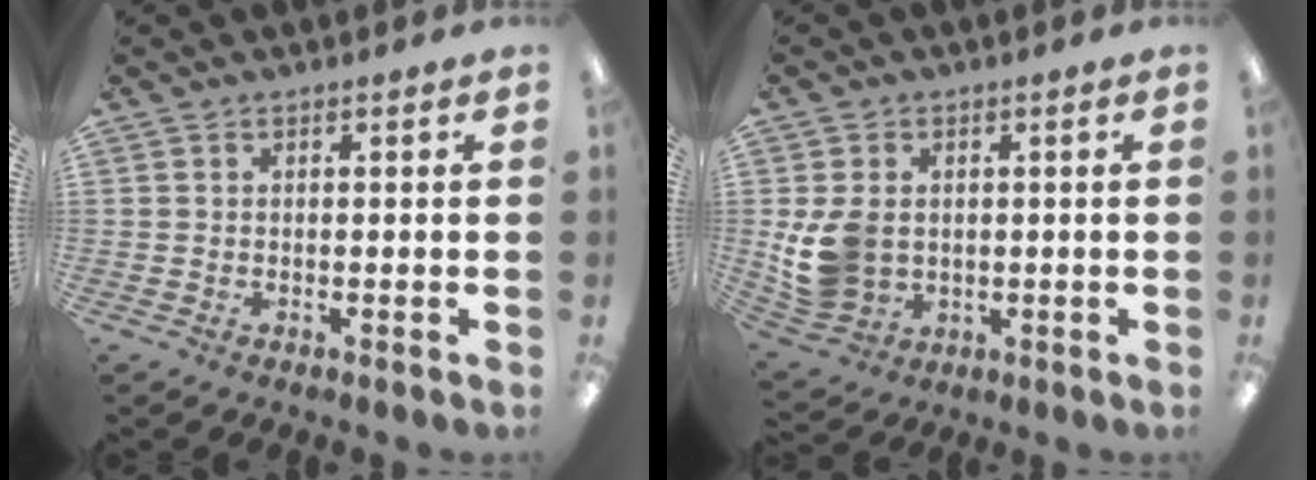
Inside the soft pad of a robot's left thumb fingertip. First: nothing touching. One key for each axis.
{"total": 9.3, "fx": 0.2, "fy": 7.5, "fz": 5.5, "tx": -0.125, "ty": 0.007, "tz": 0.005}